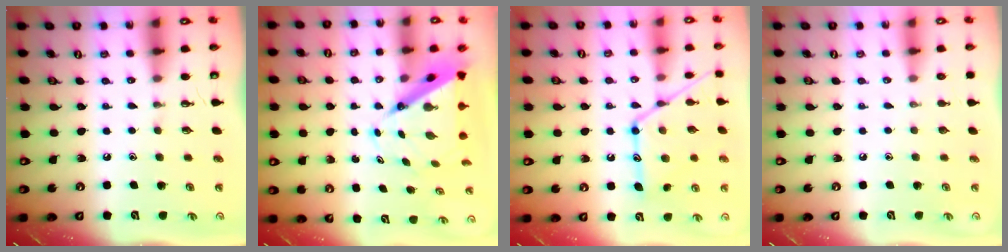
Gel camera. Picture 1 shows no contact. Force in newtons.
{"total": 8.6, "press": 8.5, "slide": 0.8}
{"total": 15.4, "press": 15.4, "slide": 1.1}
{"total": 0.0}